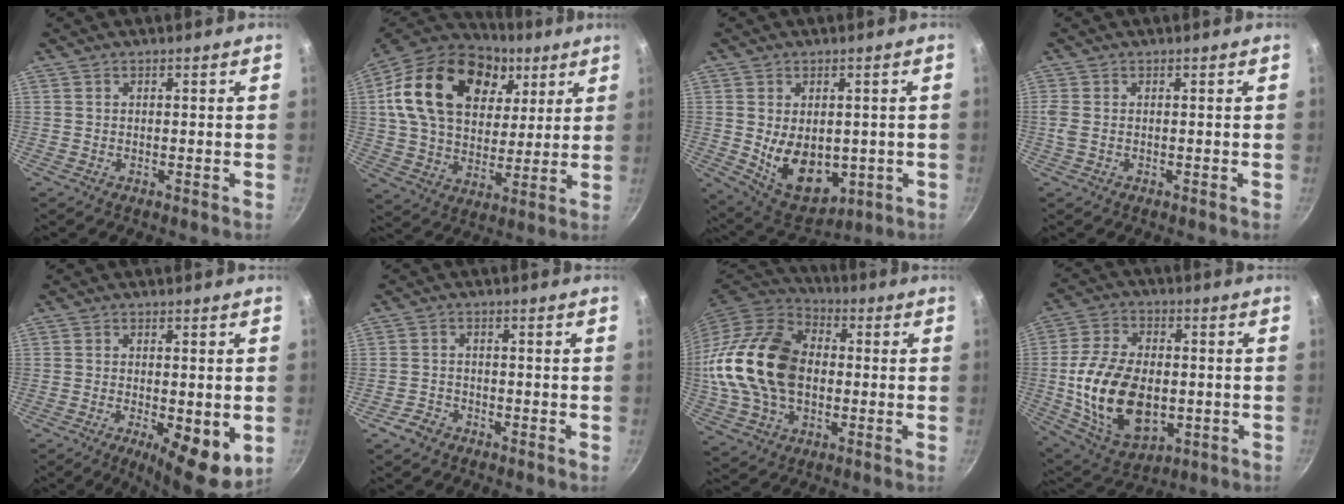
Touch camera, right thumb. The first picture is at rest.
{"total": 26.5, "force": [9.6, 17.8, 17.1], "torque": [-0.289, -0.008, 0.160]}
{"total": 12.7, "force": [-1.0, 8.6, 9.3], "torque": [-0.116, -0.019, 0.013]}
{"total": 1.6, "force": [-0.1, 0.9, 1.3], "torque": [-0.032, 0.000, -0.003]}
{"total": 10.4, "force": [-2.9, 3.3, 9.4], "torque": [-0.127, -0.006, -0.034]}
{"total": 3.2, "force": [-2.3, 2.0, 0.8], "torque": [-0.012, 0.027, -0.041]}
{"total": 23.3, "force": [0.0, 16.1, 16.8], "torque": [-0.313, 0.031, 0.000]}
{"total": 20.0, "force": [-2.3, 12.7, 15.4], "torque": [-0.273, 0.008, -0.025]}